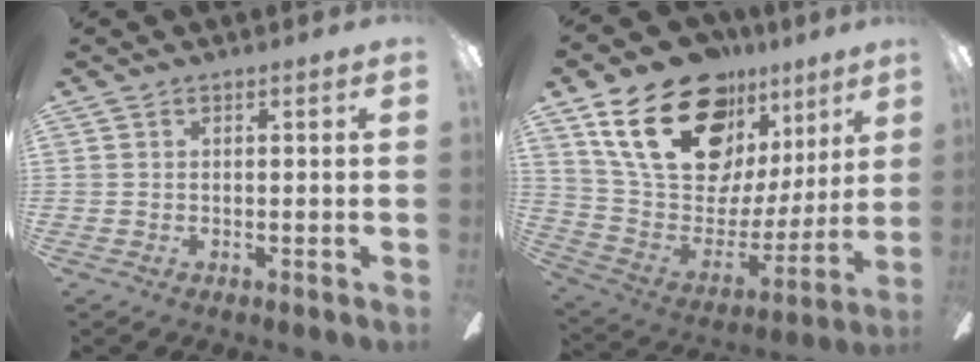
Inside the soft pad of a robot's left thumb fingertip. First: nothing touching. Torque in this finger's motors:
{"motor_torque": [1.14, 1.35, 1.40, -1.37, 0.49]}